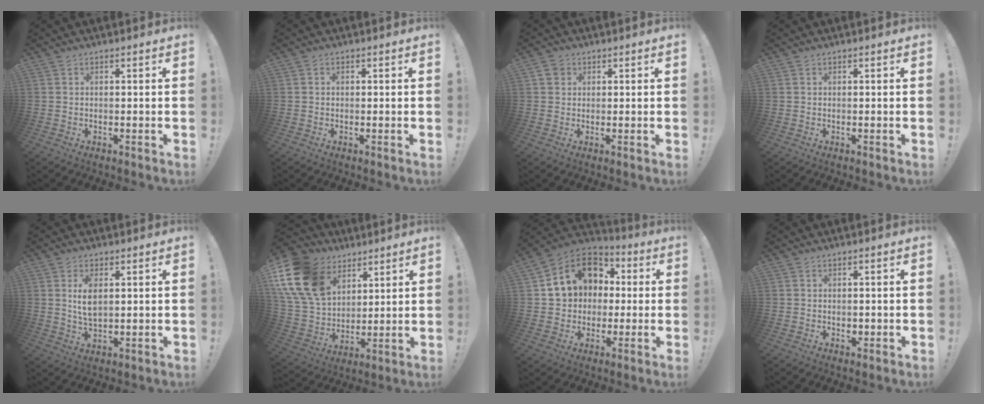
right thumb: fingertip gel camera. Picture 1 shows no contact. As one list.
[{"total": 0.6, "force": [-0.2, 0.5, 0.2], "torque": [-0.010, 0.005, -0.002]}, {"total": 2.9, "force": [1.4, 2.4, 0.9], "torque": [-0.009, -0.003, 0.024]}, {"total": 0.0}, {"total": 6.2, "force": [1.7, 3.1, 5.1], "torque": [-0.094, -0.009, 0.023]}, {"total": 20.2, "force": [9.3, 14.3, 10.9], "torque": [-0.218, -0.040, 0.188]}, {"total": 15.0, "force": [3.9, 12.8, 6.9], "torque": [-0.095, -0.006, 0.087]}, {"total": 0.9, "force": [-0.1, 0.8, 0.4], "torque": [0.003, -0.001, -0.004]}]